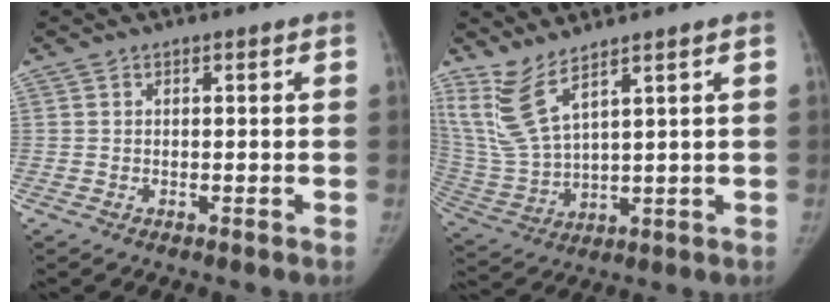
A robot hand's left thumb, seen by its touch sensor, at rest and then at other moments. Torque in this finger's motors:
{"motor_torque": [0.77, -0.41, 1.25, -1.30, 0.38]}